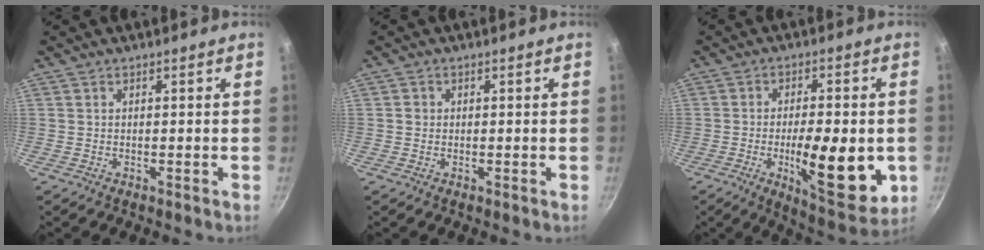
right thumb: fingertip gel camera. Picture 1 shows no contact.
{"total": 1.0, "force": [0.0, 1.0, 0.3], "torque": [-0.002, 0.002, 0.000]}
{"total": 16.4, "force": [-3.4, 5.7, 15.0], "torque": [-0.205, -0.015, -0.044]}